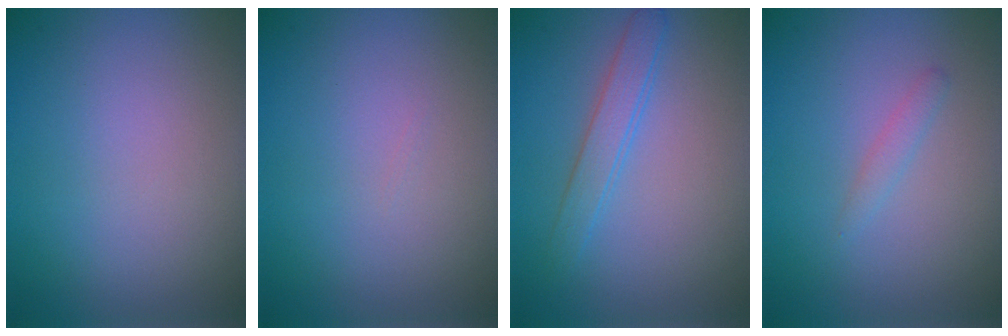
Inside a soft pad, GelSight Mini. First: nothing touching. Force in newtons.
{"total": 0.0}
{"total": 2.0, "press": 2.0, "slide": 0.0}
{"total": 0.9, "press": 0.9, "slide": 0.0}